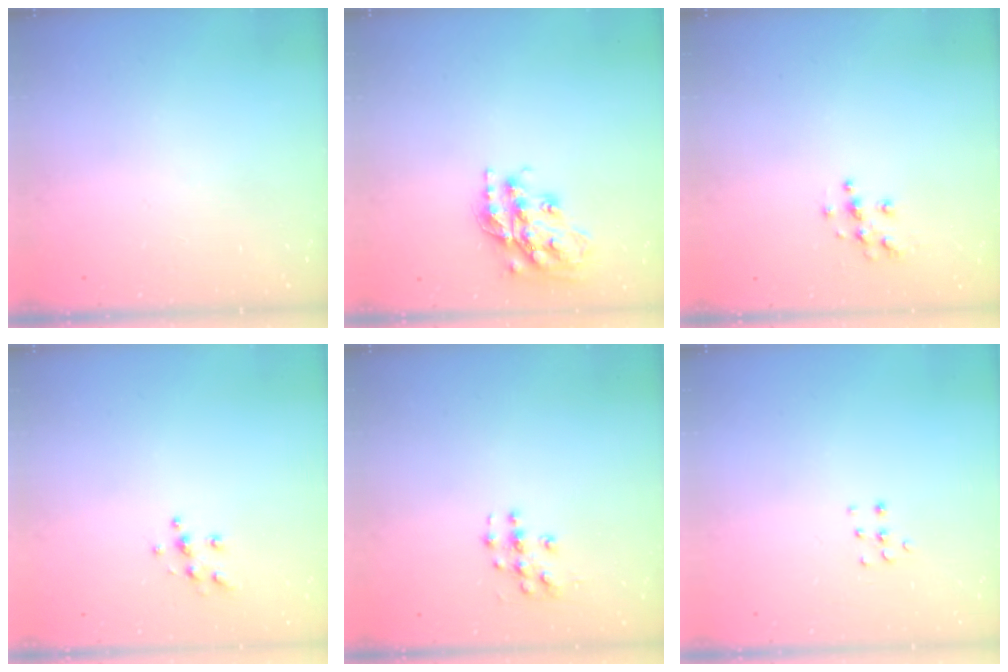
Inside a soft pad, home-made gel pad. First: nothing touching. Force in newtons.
{"total": 17.6, "press": 17.5, "slide": 1.3}
{"total": 5.6, "press": 5.6, "slide": 0.2}
{"total": 5.3, "press": 5.2, "slide": 0.2}
{"total": 3.9, "press": 3.9, "slide": 0.2}
{"total": 4.1, "press": 4.1, "slide": 0.5}